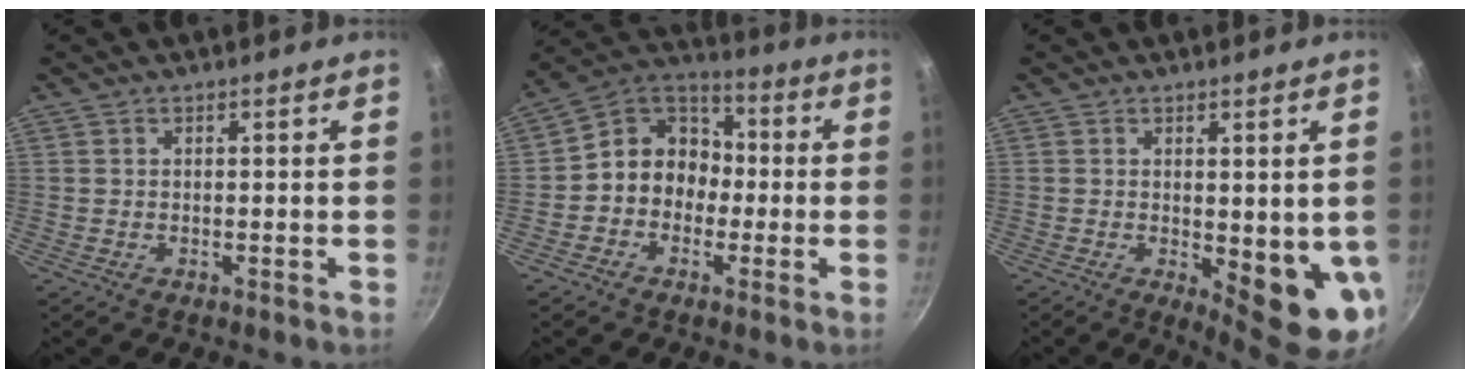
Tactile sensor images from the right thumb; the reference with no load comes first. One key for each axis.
{"total": 10.8, "fx": -1.5, "fy": 9.2, "fz": 5.3, "tx": -0.040, "ty": 0.044, "tz": -0.050}
{"total": 10.2, "fx": -0.7, "fy": 3.4, "fz": 9.6, "tx": -0.106, "ty": -0.021, "tz": 0.001}